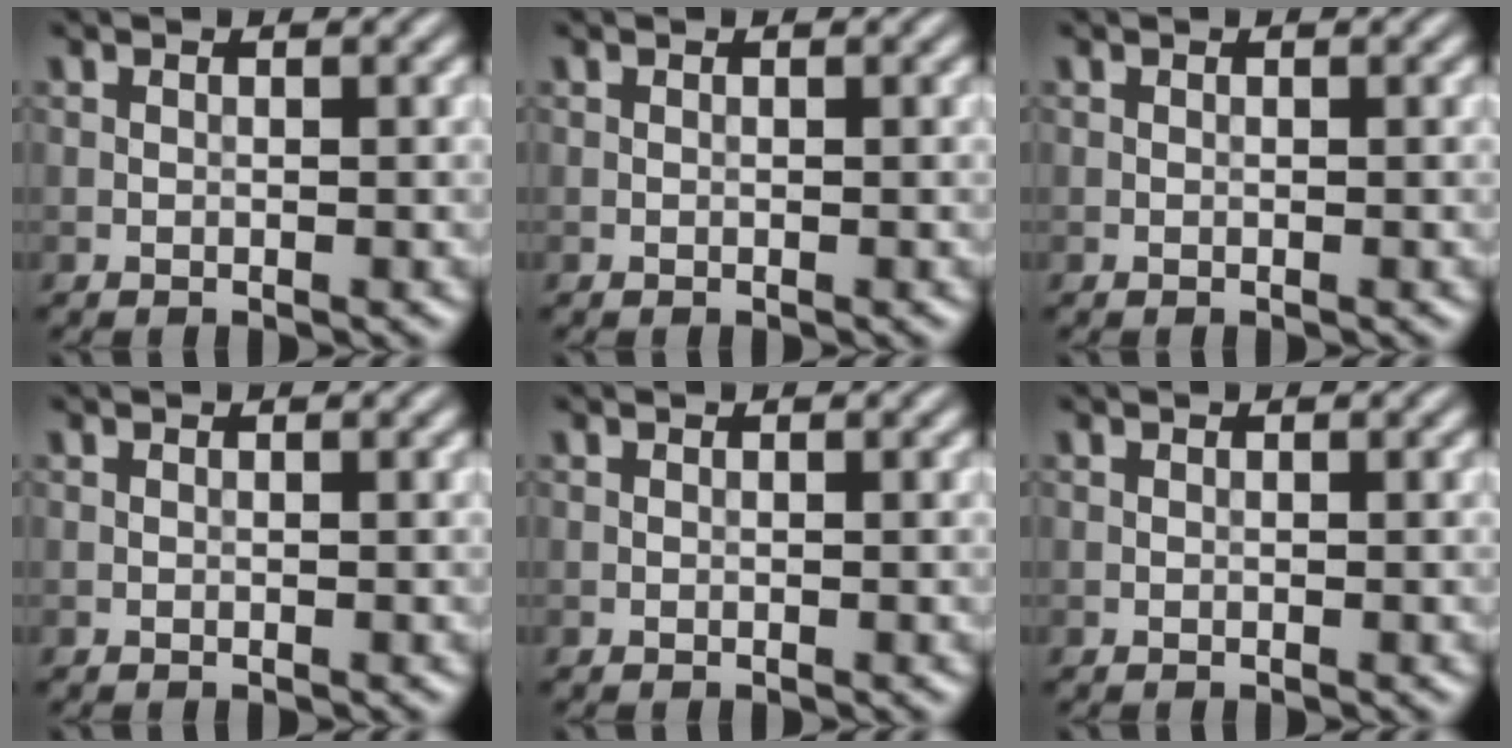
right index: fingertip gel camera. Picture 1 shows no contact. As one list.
[{"total": 0.0}, {"total": 0.0}, {"total": 0.0}, {"total": 0.0}, {"total": 0.0}]